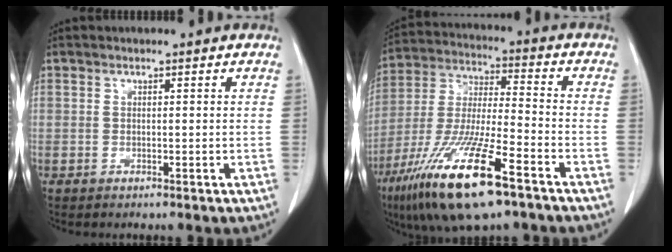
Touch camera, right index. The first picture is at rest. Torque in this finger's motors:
{"motor_torque": [1.26, -0.88, 1.05, 0.21]}